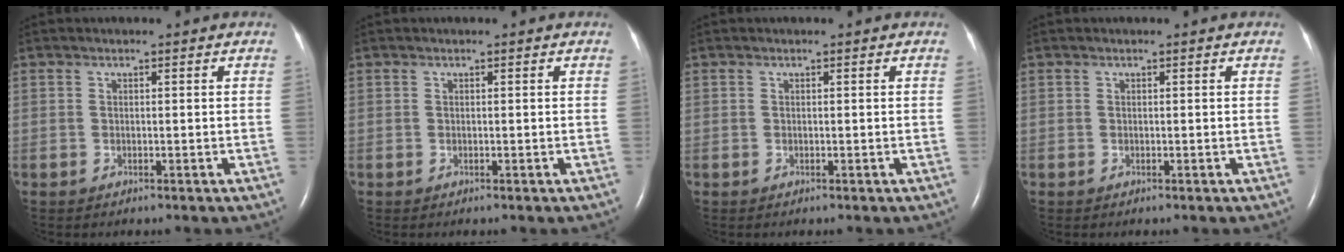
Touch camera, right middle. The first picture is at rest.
{"total": 0.0}
{"total": 0.0}
{"total": 0.0}